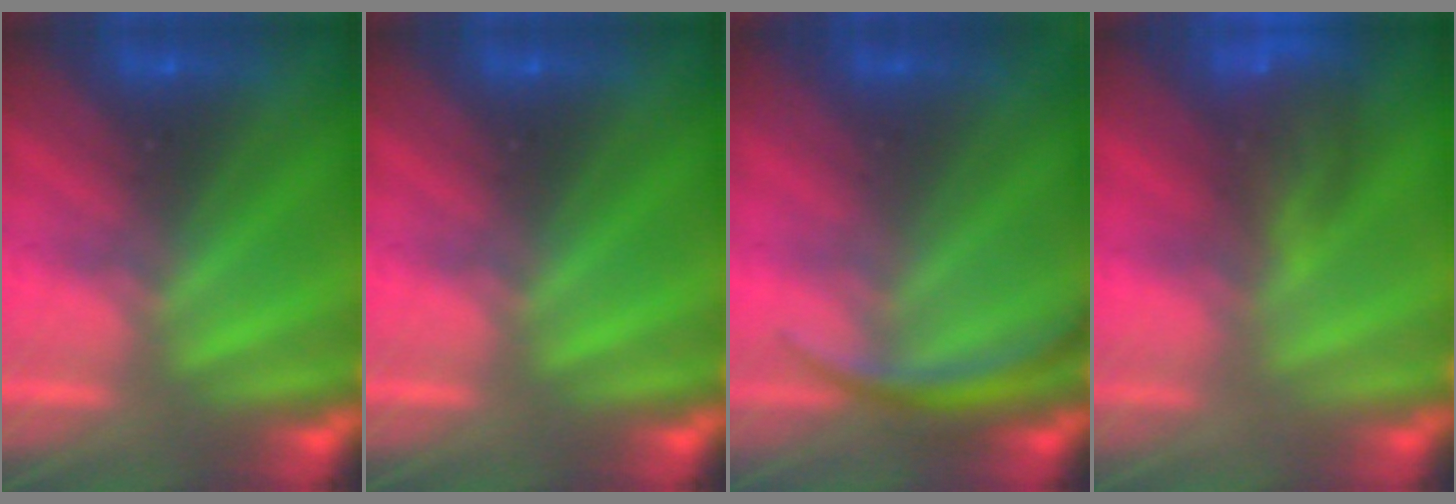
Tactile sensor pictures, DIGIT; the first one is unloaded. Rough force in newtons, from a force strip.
{"total": 0.0}
{"total": 2.9}
{"total": 7.7}